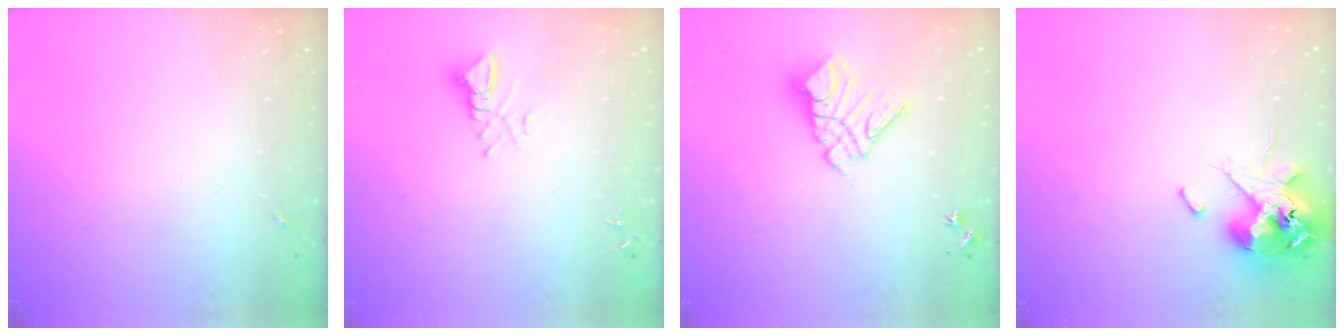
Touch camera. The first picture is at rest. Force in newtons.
{"total": 5.6, "press": 5.6, "slide": 0.6}
{"total": 11.7, "press": 11.7, "slide": 1.2}
{"total": 13.1, "press": 12.9, "slide": 2.2}